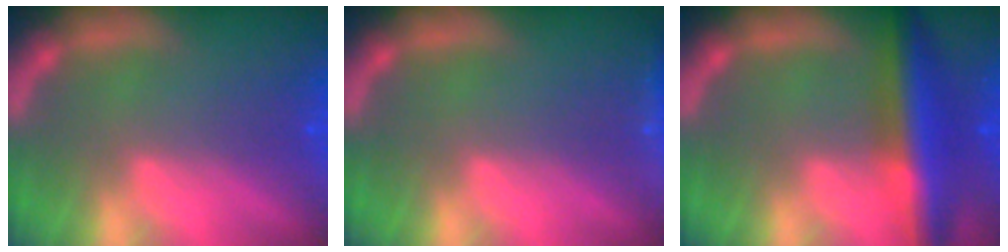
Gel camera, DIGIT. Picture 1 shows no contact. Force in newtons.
{"total": 2.4}
{"total": 7.0}